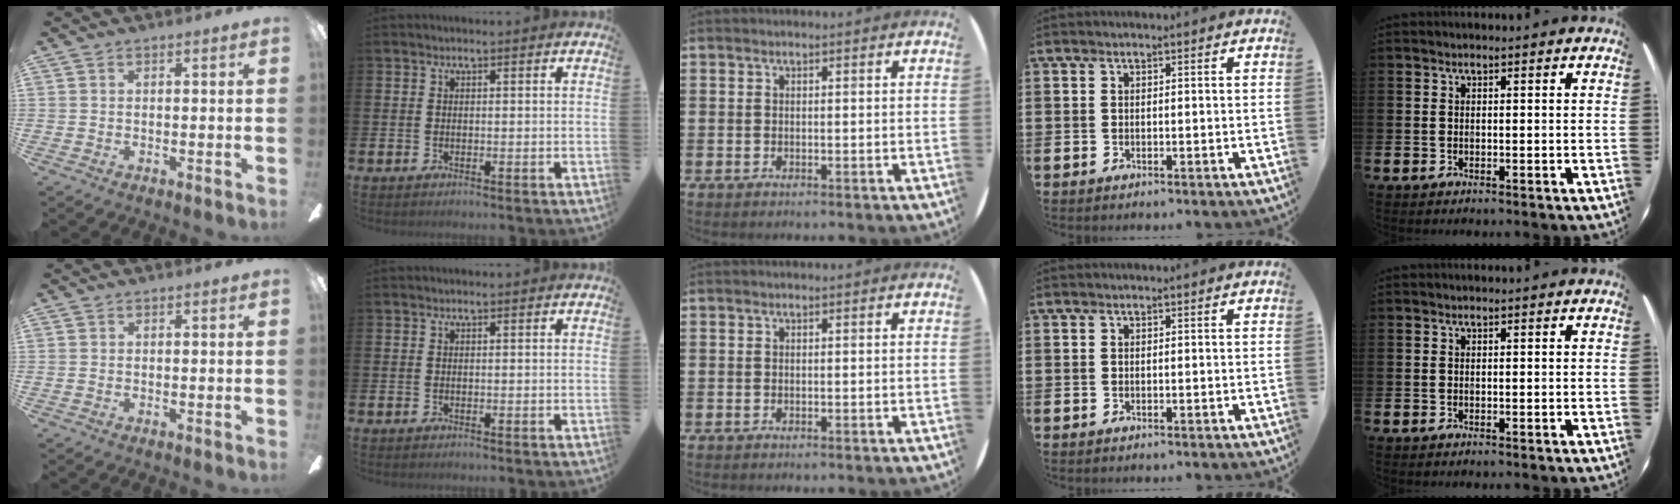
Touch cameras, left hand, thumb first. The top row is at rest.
{}